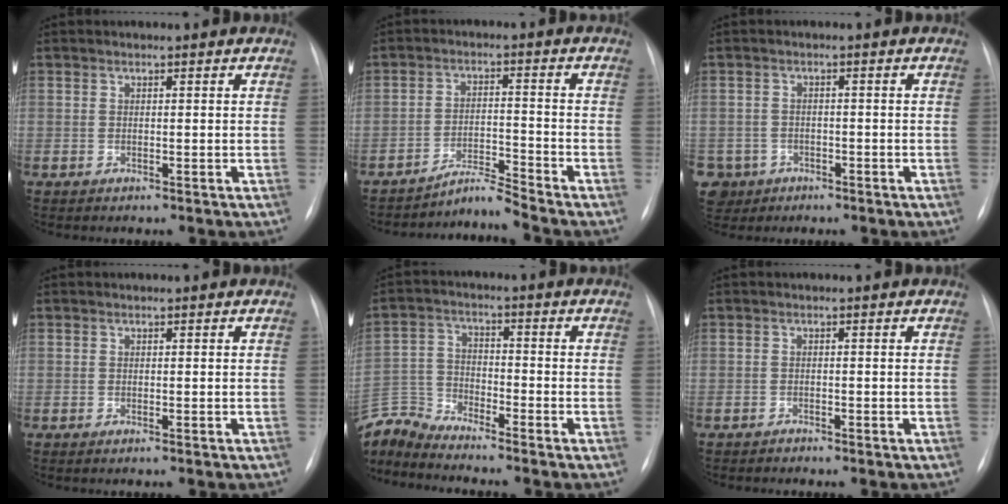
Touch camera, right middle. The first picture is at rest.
{"total": 4.5, "force": [-4.2, -1.6, -0.1], "torque": [-0.003, -0.011, -0.072]}
{"total": 6.5, "force": [-3.3, 5.6, 0.5], "torque": [-0.021, 0.009, -0.050]}
{"total": 0.0}
{"total": 8.3, "force": [-8.2, -0.3, 0.6], "torque": [-0.024, 0.008, -0.166]}
{"total": 0.6, "force": [-0.5, 0.1, -0.1], "torque": [-0.004, -0.001, -0.012]}